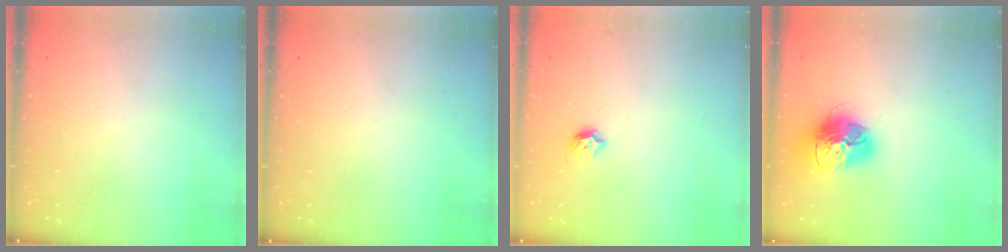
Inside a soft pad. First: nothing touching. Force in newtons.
{"total": 0.0}
{"total": 4.7, "press": 4.6, "slide": 1.2}
{"total": 16.2, "press": 16.1, "slide": 1.6}